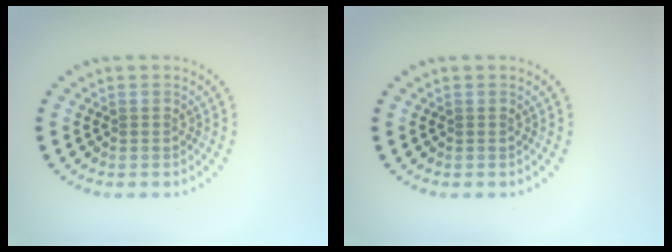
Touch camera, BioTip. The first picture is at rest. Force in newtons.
{"total": 0.0}